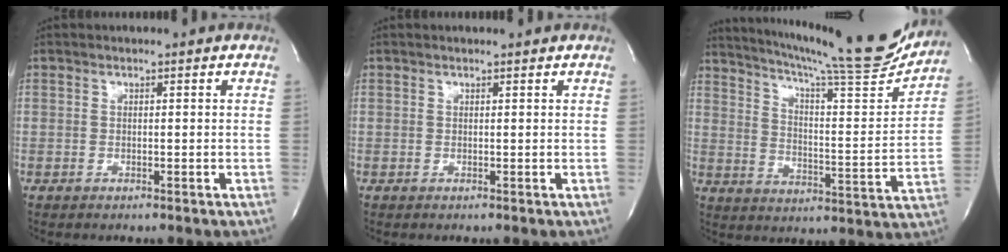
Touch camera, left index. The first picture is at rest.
{"total": 0.8, "force": [0.7, -0.1, 0.1], "torque": [-0.007, -0.002, 0.009]}
{"total": 21.8, "force": [19.7, 0.9, 9.1], "torque": [-0.147, -0.058, 0.266]}